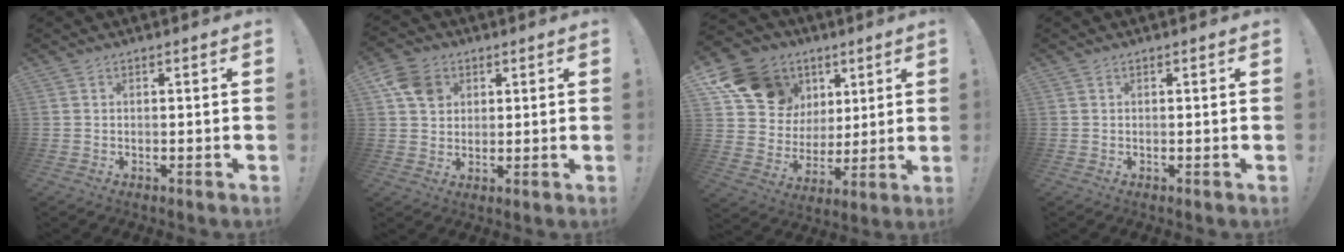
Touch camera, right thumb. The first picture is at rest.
{"total": 8.7, "force": [3.6, 7.0, 3.8], "torque": [-0.047, -0.008, 0.072]}
{"total": 17.5, "force": [8.6, 13.7, 6.6], "torque": [-0.105, -0.041, 0.188]}
{"total": 0.0}